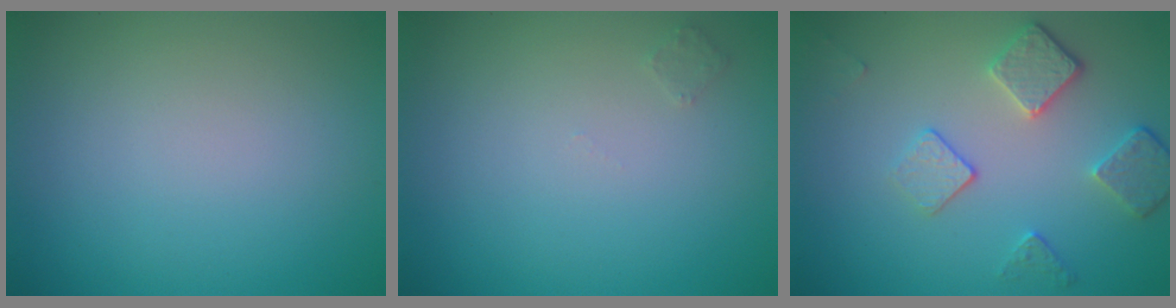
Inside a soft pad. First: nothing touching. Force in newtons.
{"total": 0.7, "press": 0.7, "slide": 0.0}
{"total": 3.7, "press": 2.9, "slide": 2.3}